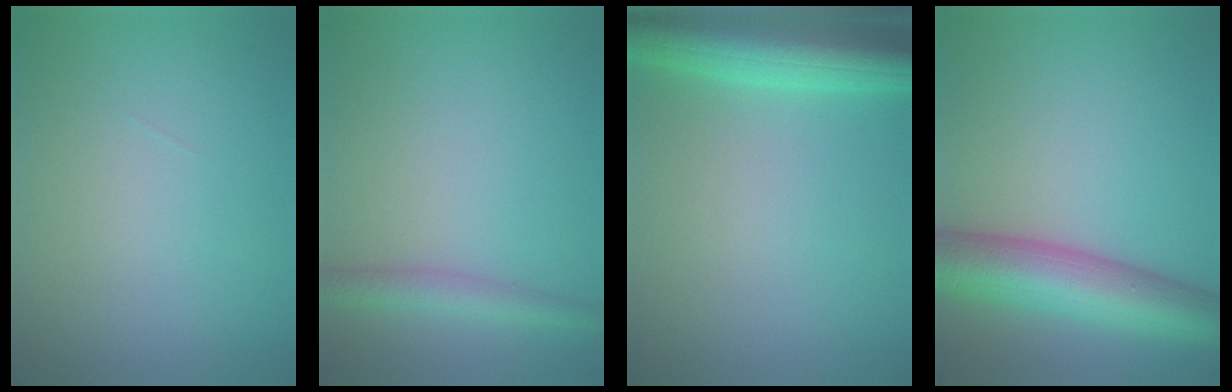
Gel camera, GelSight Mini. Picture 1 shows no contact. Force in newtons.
{"total": 2.4, "press": 2.4, "slide": 0.2}
{"total": 7.3, "press": 7.3, "slide": 0.4}
{"total": 8.9, "press": 8.9, "slide": 0.3}